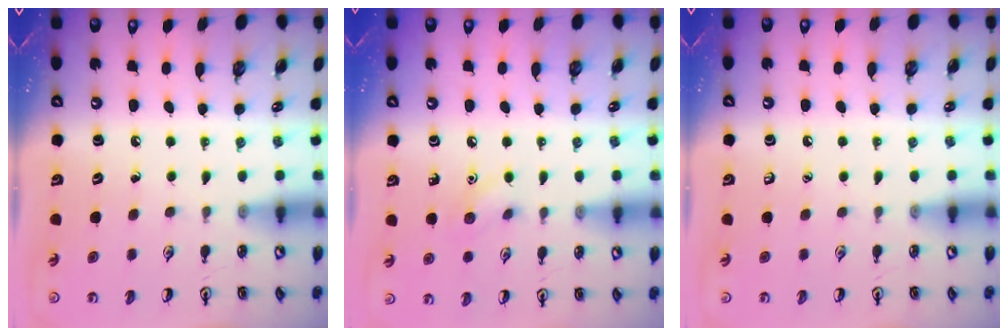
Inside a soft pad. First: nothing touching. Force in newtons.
{"total": 6.2, "press": 6.0, "slide": 1.5}
{"total": 0.0}